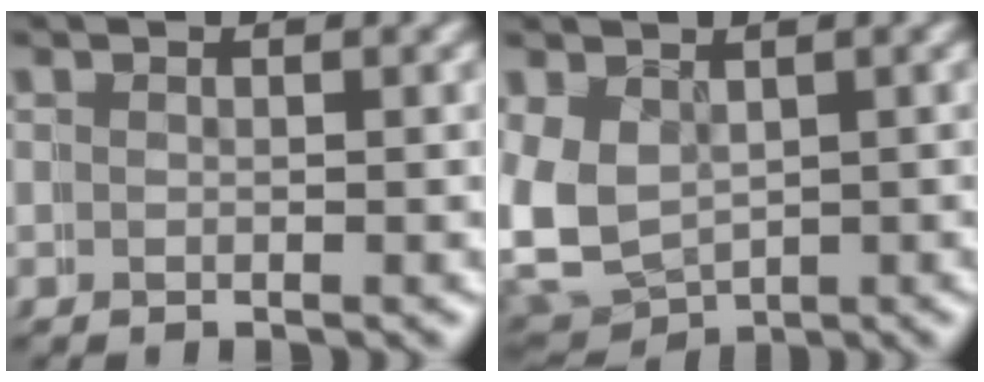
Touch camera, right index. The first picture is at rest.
{"total": 9.9, "force": [-1.2, 9.4, 2.8], "torque": [-0.127, -0.056, -0.007]}